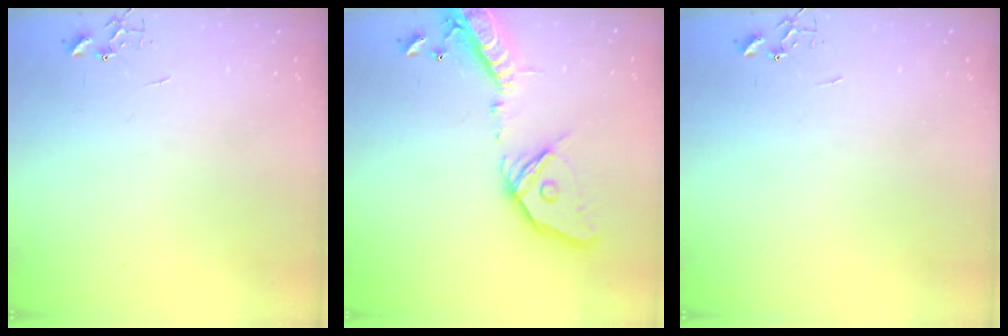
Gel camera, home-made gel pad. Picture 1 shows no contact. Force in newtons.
{"total": 21.3, "press": 20.9, "slide": 4.1}
{"total": 0.0}